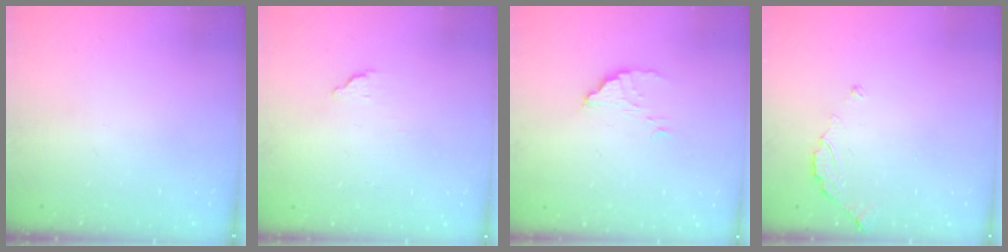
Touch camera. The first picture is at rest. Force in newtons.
{"total": 2.0, "press": 2.0, "slide": 0.1}
{"total": 2.3, "press": 2.3, "slide": 0.0}
{"total": 2.9, "press": 2.9, "slide": 0.3}